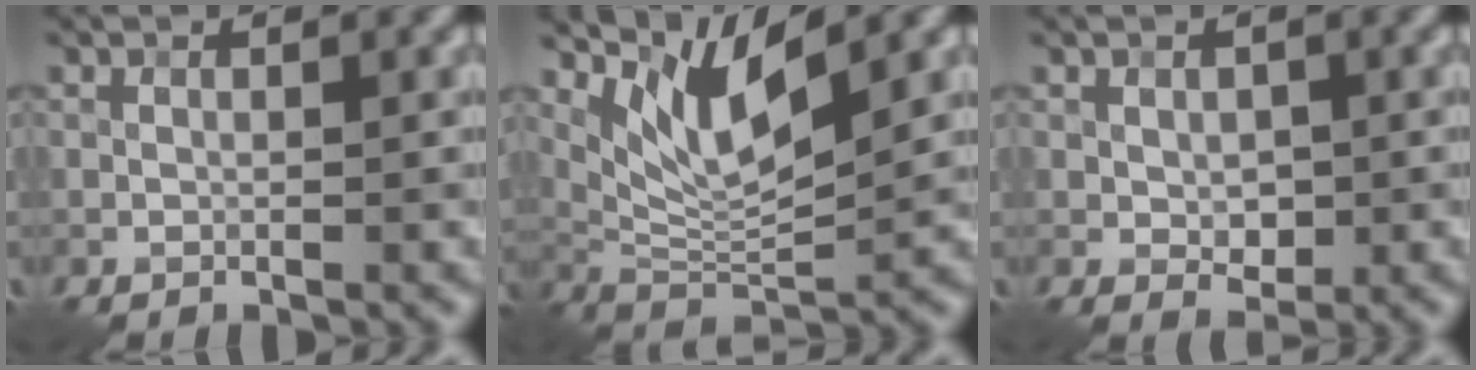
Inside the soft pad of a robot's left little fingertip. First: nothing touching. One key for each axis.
{"total": 6.1, "fx": 3.8, "fy": 1.5, "fz": 4.5, "tx": -0.094, "ty": -0.011, "tz": 0.078}
{"total": 1.9, "fx": -0.1, "fy": 1.3, "fz": 1.4, "tx": -0.023, "ty": -0.004, "tz": 0.002}